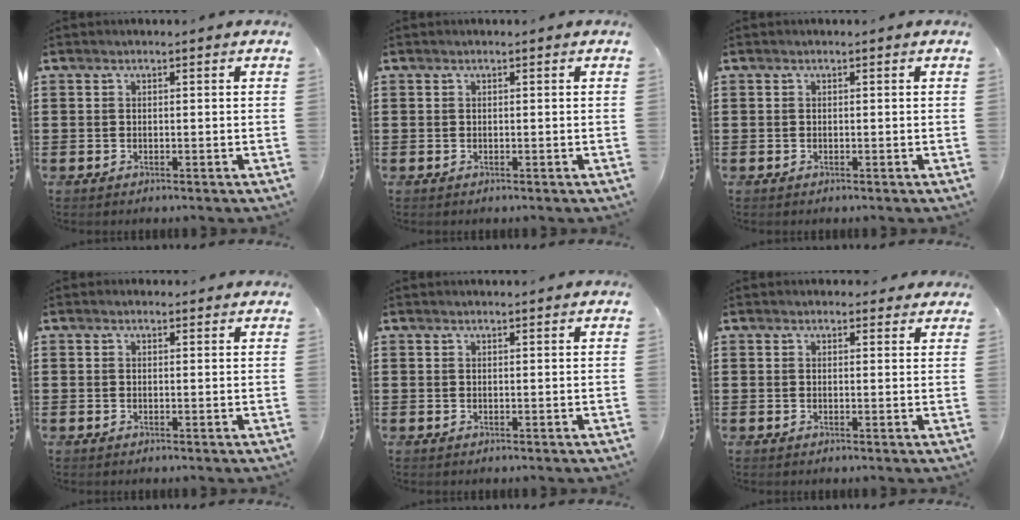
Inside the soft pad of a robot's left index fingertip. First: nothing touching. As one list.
[{"total": 0.0}, {"total": 0.0}, {"total": 0.6, "force": [0.4, 0.4, 0.2], "torque": [-0.005, 0.004, 0.008]}, {"total": 0.6, "force": [0.6, 0.0, 0.1], "torque": [0.003, -0.004, 0.011]}, {"total": 1.6, "force": [1.4, 0.7, 0.2], "torque": [0.000, 0.004, 0.025]}]